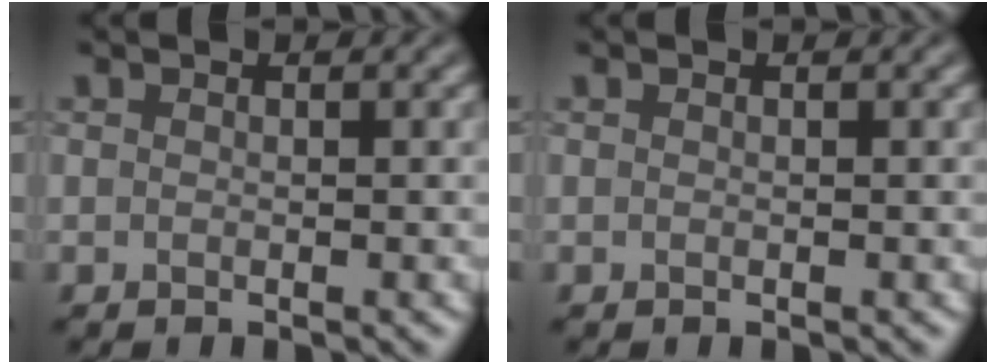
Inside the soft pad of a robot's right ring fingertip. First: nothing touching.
{"total": 0.0}